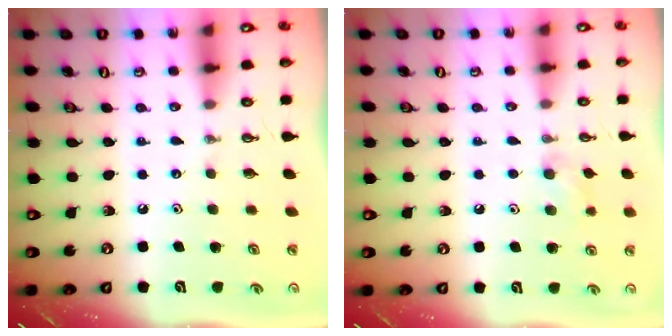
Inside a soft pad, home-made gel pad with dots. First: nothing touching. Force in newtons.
{"total": 6.4, "press": 6.3, "slide": 1.3}